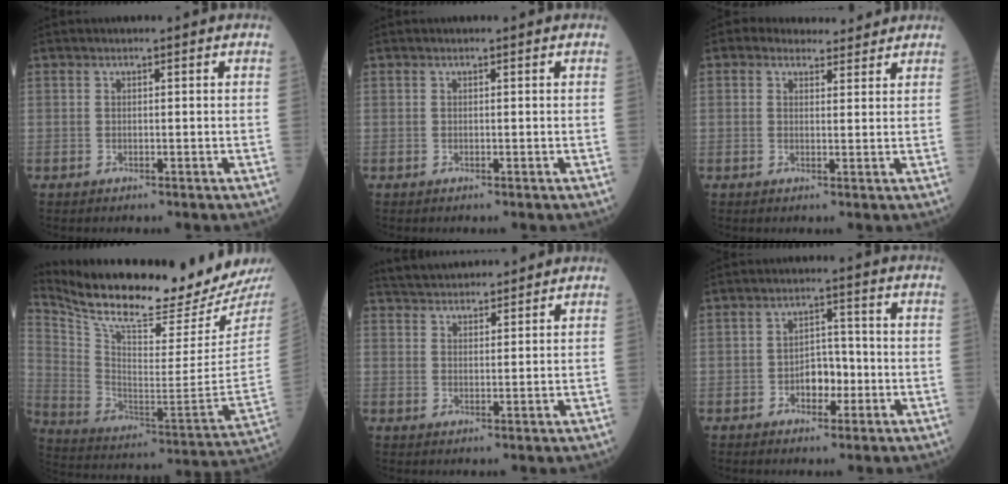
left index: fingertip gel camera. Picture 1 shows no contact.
{"total": 0.0}
{"total": 5.1, "force": [4.6, 2.2, 0.7], "torque": [-0.002, 0.014, 0.057]}
{"total": 24.3, "force": [21.7, 0.4, 11.0], "torque": [-0.209, -0.085, 0.336]}
{"total": 9.3, "force": [8.9, 1.6, 2.4], "torque": [-0.042, 0.030, 0.139]}
{"total": 4.3, "force": [-1.4, 2.6, 3.2], "torque": [-0.049, 0.010, -0.024]}